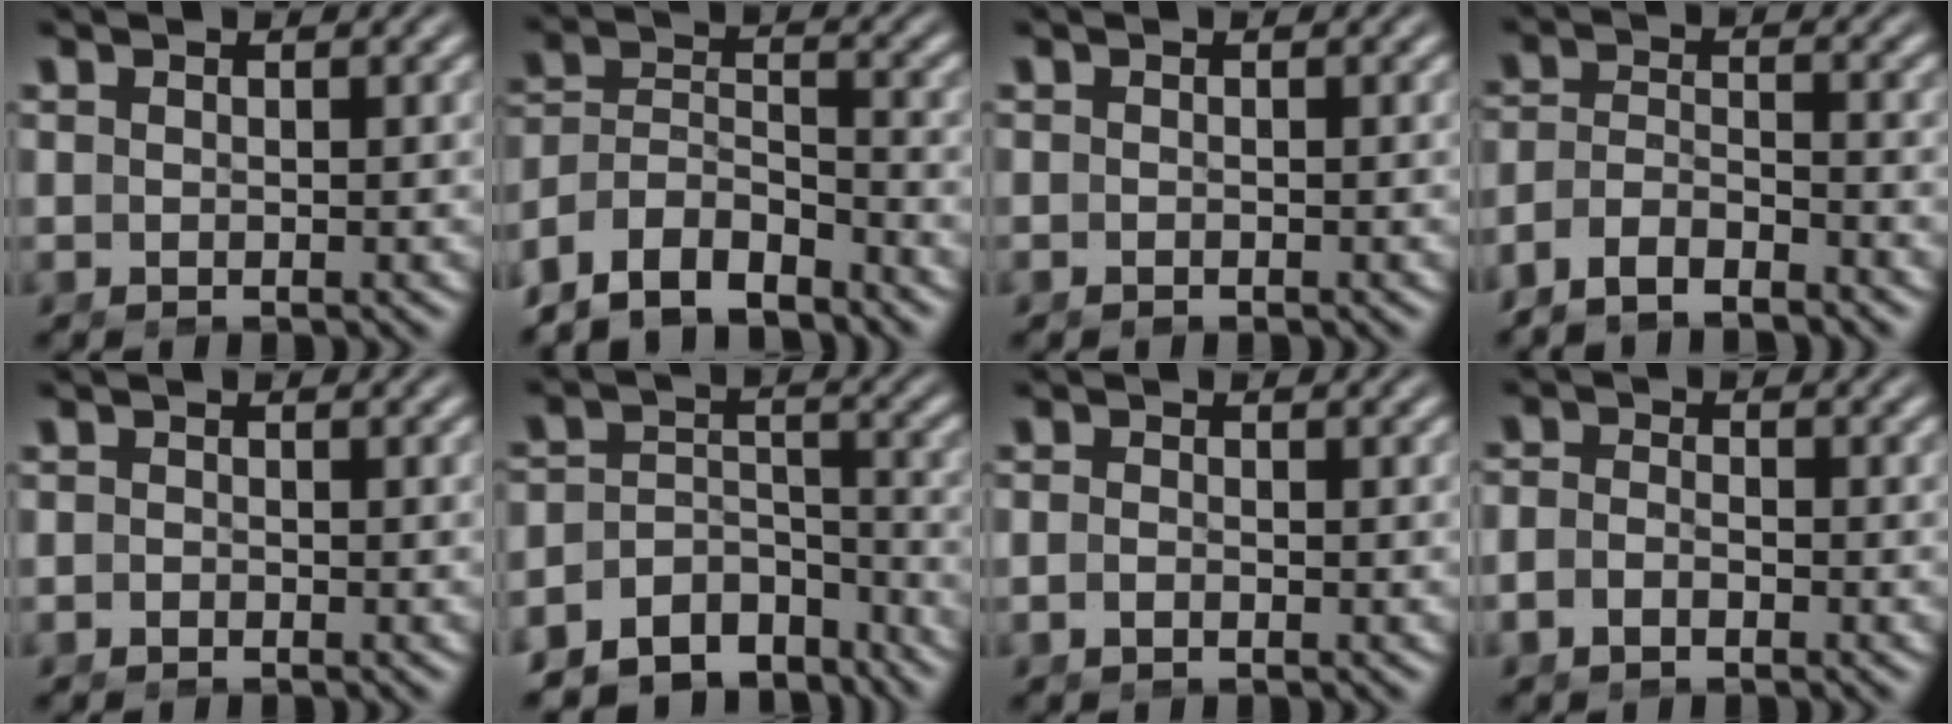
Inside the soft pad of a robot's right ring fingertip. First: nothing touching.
{"total": 9.4, "force": [-5.4, 7.0, 3.1], "torque": [-0.098, -0.044, -0.090]}
{"total": 0.6, "force": [-0.5, -0.1, -0.1], "torque": [-0.002, -0.007, -0.007]}
{"total": 5.2, "force": [-3.8, 3.0, 1.6], "torque": [-0.045, -0.022, -0.064]}
{"total": 0.8, "force": [-0.7, 0.2, -0.2], "torque": [-0.001, -0.009, -0.009]}
{"total": 12.2, "force": [-8.6, 7.5, 4.3], "torque": [-0.084, -0.045, -0.130]}
{"total": 1.0, "force": [-0.8, 0.1, 0.5], "torque": [-0.013, -0.007, -0.013]}
{"total": 2.1, "force": [-1.4, 1.3, 0.8], "torque": [-0.024, -0.013, -0.025]}